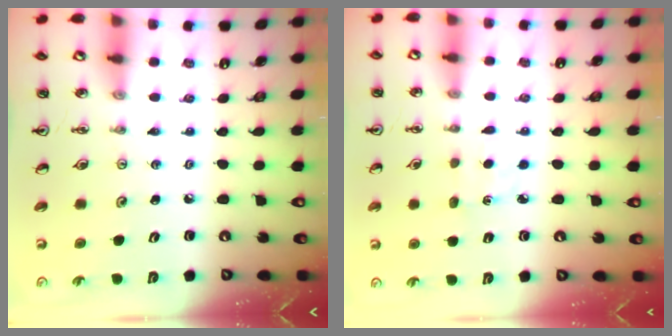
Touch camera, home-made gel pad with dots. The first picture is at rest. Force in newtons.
{"total": 2.4, "press": 2.3, "slide": 0.3}